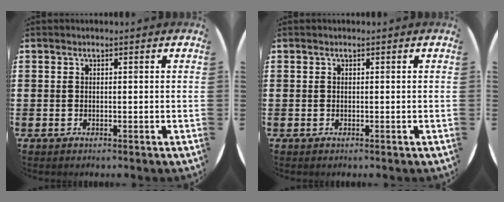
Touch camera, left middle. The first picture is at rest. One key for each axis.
{"total": 0.0}